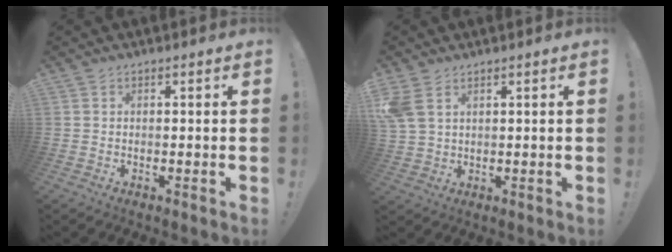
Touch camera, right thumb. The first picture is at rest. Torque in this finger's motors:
{"motor_torque": [0.74, 1.20, 1.29, 0.28, 0.63]}